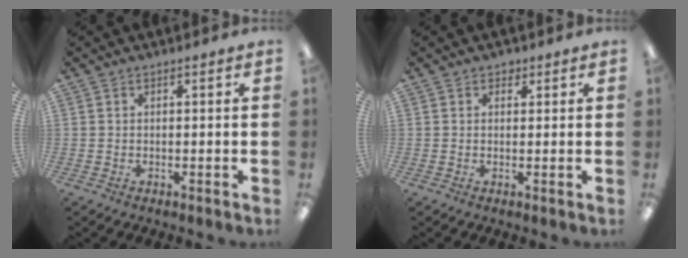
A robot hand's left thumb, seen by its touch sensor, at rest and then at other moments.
{"total": 1.5, "force": [1.1, 1.0, 0.4], "torque": [-0.002, -0.002, 0.018]}